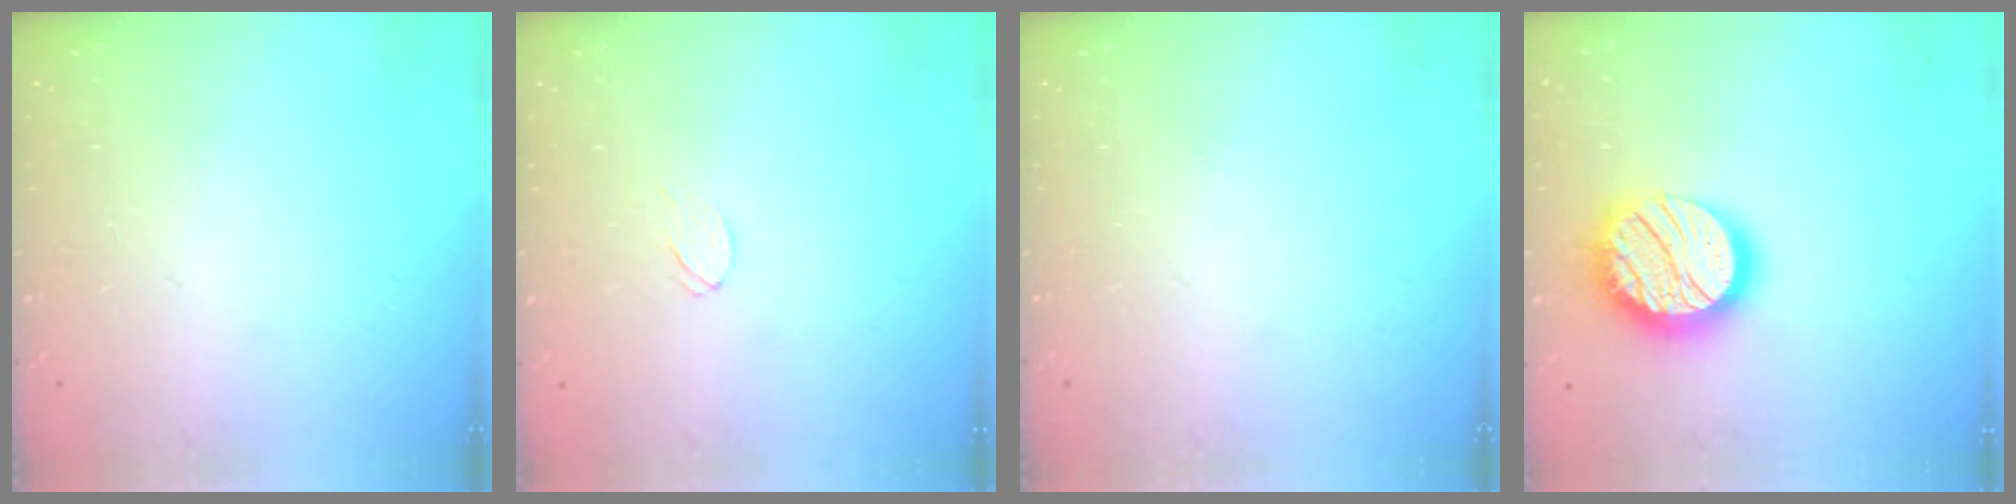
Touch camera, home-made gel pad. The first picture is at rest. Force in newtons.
{"total": 3.4, "press": 3.4, "slide": 0.3}
{"total": 0.0}
{"total": 20.3, "press": 20.2, "slide": 1.5}